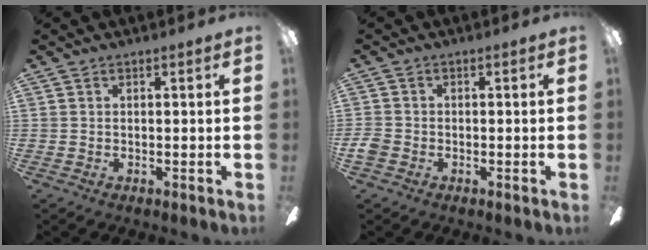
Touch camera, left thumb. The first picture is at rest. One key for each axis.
{"total": 2.6, "fx": -1.1, "fy": 2.0, "fz": 1.2, "tx": -0.025, "ty": 0.007, "tz": -0.022}